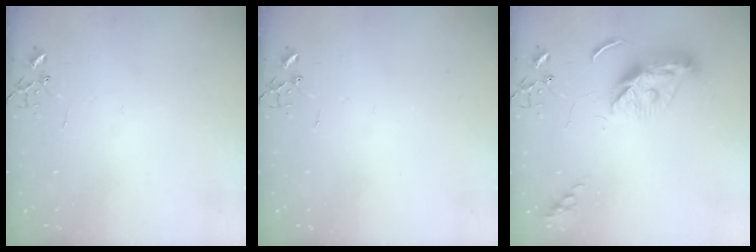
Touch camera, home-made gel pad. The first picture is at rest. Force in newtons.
{"total": 0.0}
{"total": 9.5, "press": 9.5, "slide": 0.5}